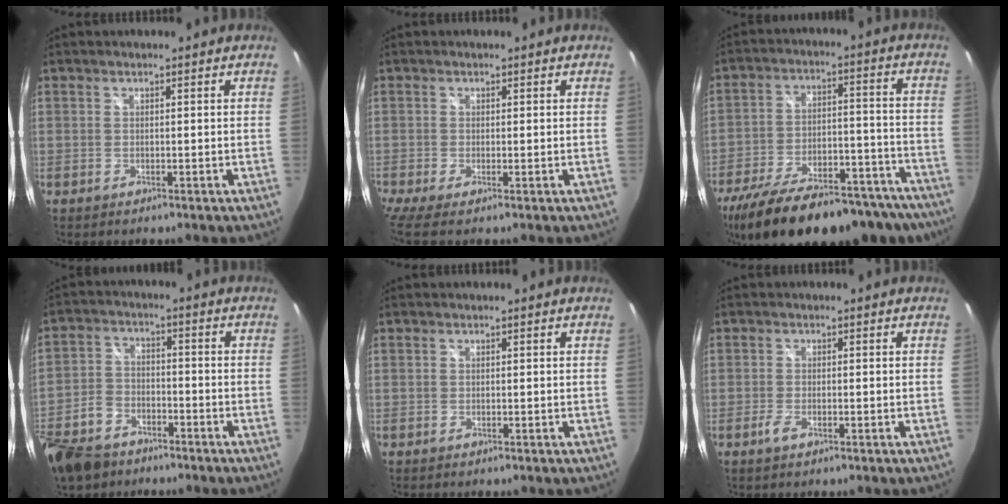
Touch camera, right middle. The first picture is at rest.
{"total": 2.5, "force": [-1.1, -0.3, 2.2], "torque": [-0.049, -0.012, -0.023]}
{"total": 31.2, "force": [-25.2, 10.9, 14.8], "torque": [-0.263, -0.012, -0.339]}
{"total": 13.4, "force": [-8.8, 8.5, 5.7], "torque": [-0.163, 0.001, -0.161]}
{"total": 0.0}
{"total": 1.8, "force": [-1.1, 0.7, 1.2], "torque": [-0.030, -0.004, -0.022]}